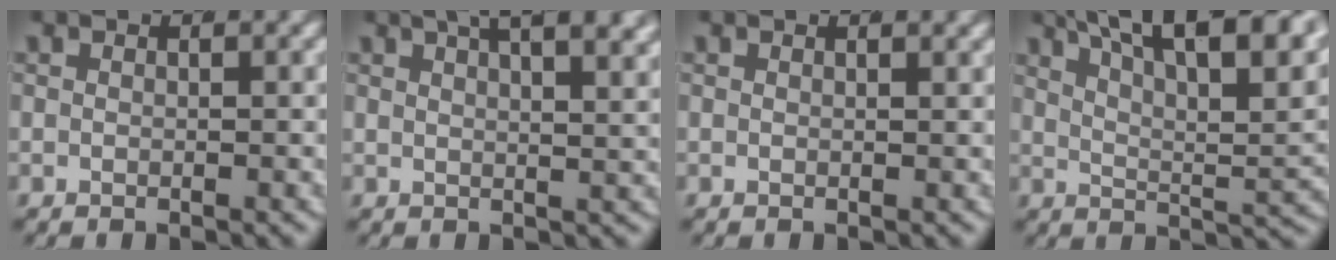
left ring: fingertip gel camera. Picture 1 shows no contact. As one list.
[{"total": 6.2, "force": [4.4, 1.7, 4.1], "torque": [-0.050, 0.015, 0.066]}, {"total": 0.7, "force": [0.5, -0.1, 0.4], "torque": [0.001, 0.003, 0.006]}, {"total": 11.2, "force": [6.2, 4.1, 8.4], "torque": [-0.108, 0.014, 0.090]}]